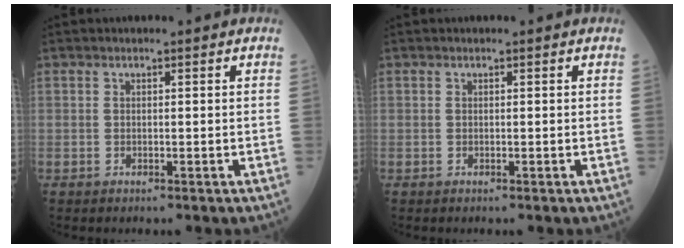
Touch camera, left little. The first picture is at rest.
{"total": 0.0}